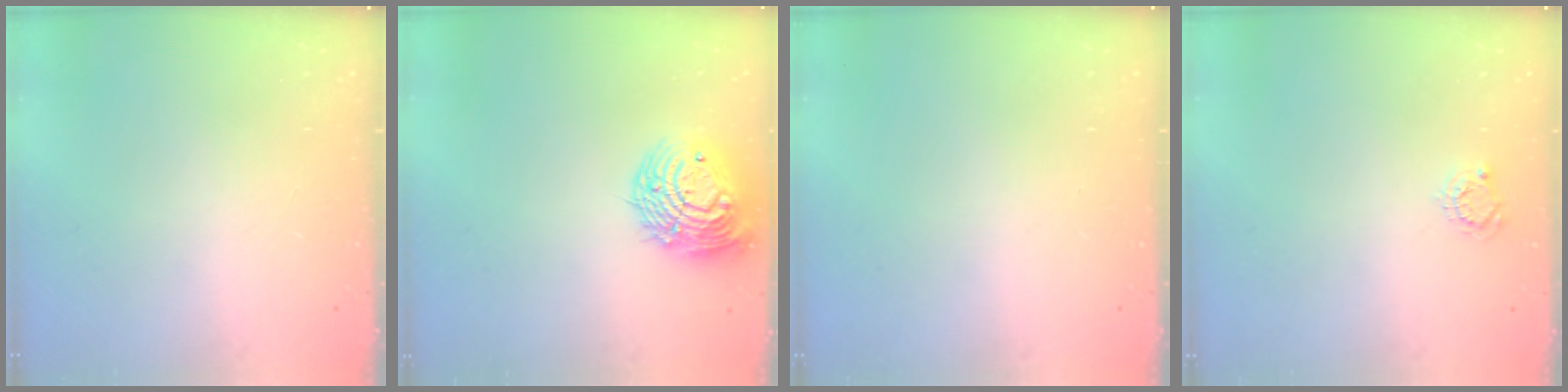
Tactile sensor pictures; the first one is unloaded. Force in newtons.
{"total": 14.1, "press": 14.1, "slide": 1.3}
{"total": 0.0}
{"total": 2.5, "press": 2.5, "slide": 0.4}